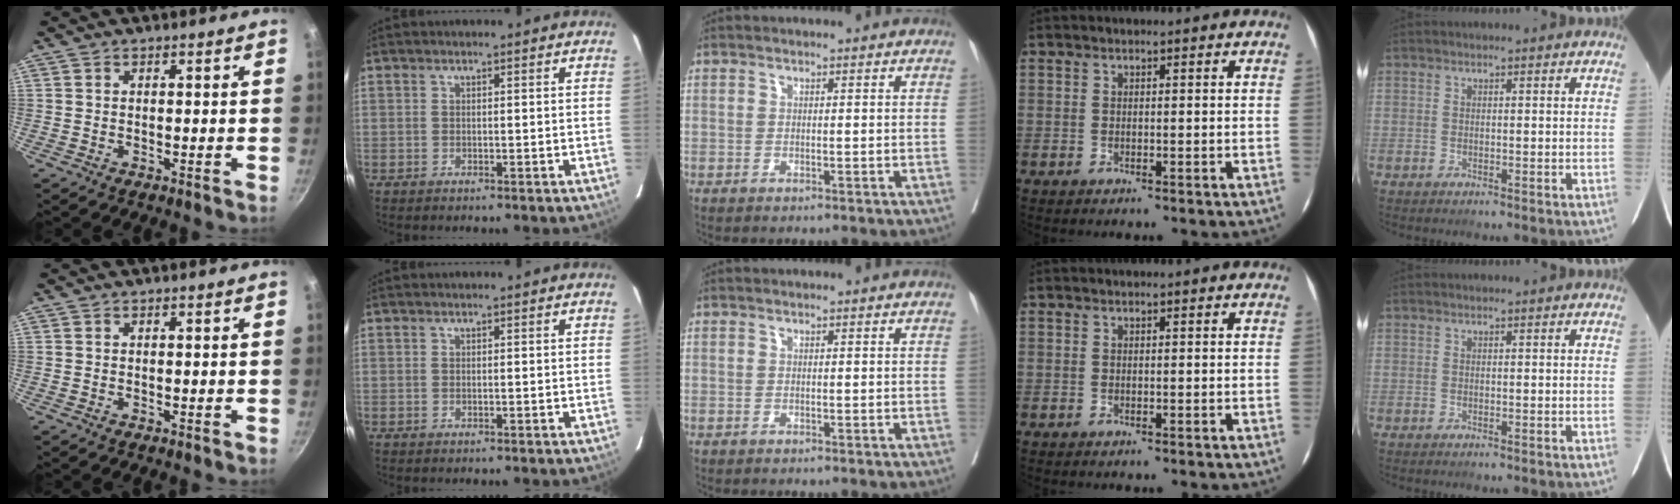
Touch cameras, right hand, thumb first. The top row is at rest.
{}